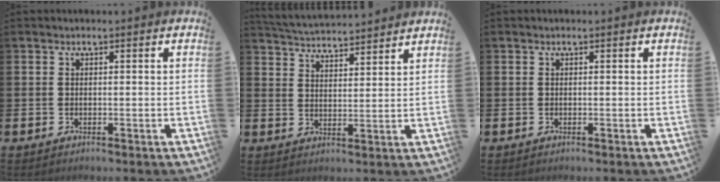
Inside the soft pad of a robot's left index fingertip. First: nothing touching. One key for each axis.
{"total": 4.7, "fx": 4.7, "fy": 0.2, "fz": 0.0, "tx": -0.020, "ty": -0.031, "tz": 0.084}
{"total": 0.0}